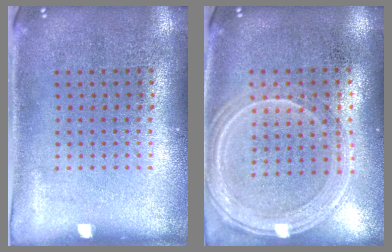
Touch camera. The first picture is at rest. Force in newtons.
{"total": 1.2, "press": 1.2, "slide": 0.3}